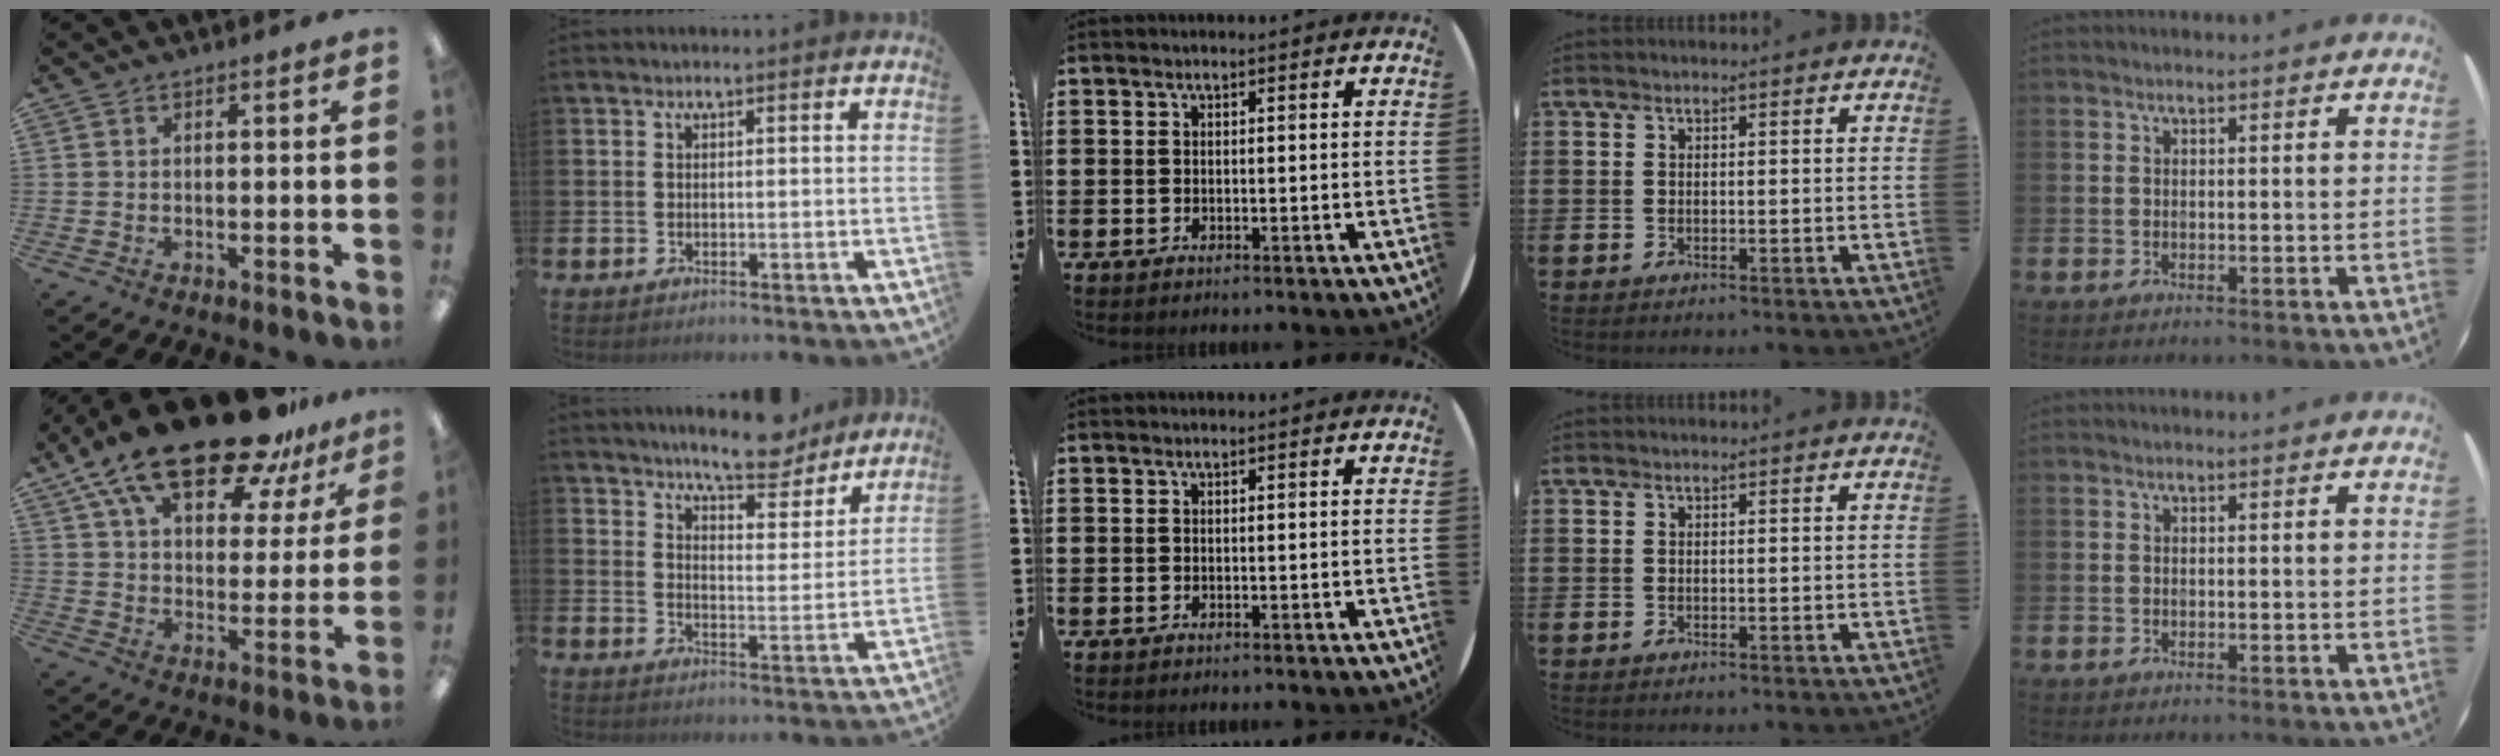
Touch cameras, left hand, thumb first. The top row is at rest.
{"thumb": {"total": 22.1, "force": [16.4, 7.9, 12.5], "torque": [-0.214, -0.102, 0.283]}, "index": {"total": 8.4, "force": [8.0, 1.5, 2.2], "torque": [-0.048, -0.047, 0.142]}}